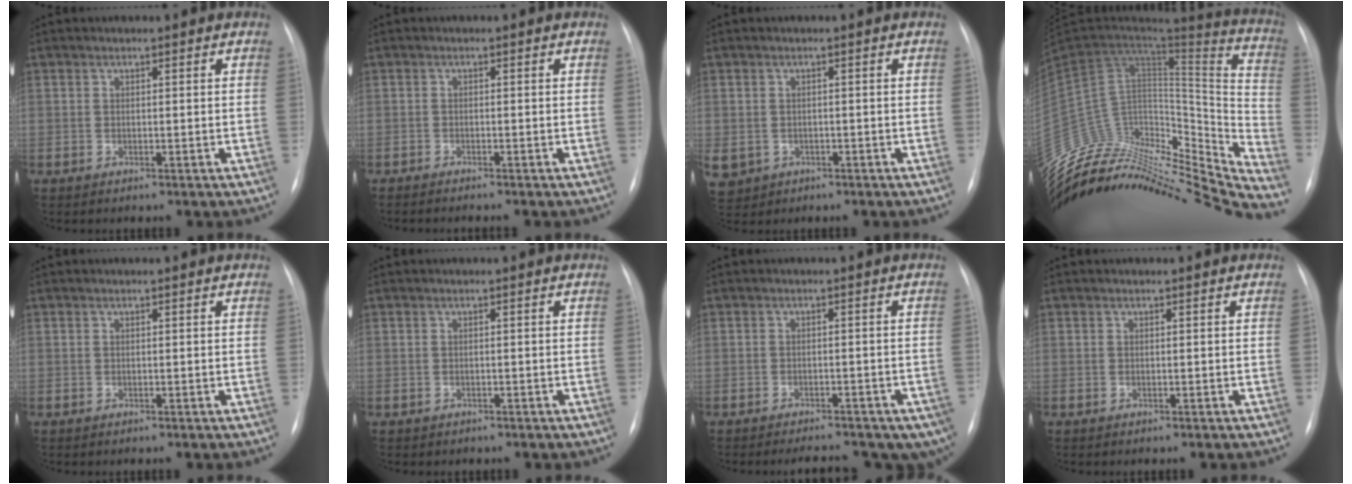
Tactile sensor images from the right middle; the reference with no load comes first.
{"total": 3.1, "force": [-2.7, 0.0, 1.5], "torque": [-0.025, -0.008, -0.034]}
{"total": 8.5, "force": [-3.4, 7.3, 2.8], "torque": [-0.093, 0.000, -0.039]}
{"total": 34.6, "force": [-32.2, 6.4, 10.8], "torque": [-0.157, 0.016, -0.477]}
{"total": 0.0}
{"total": 0.6, "force": [-0.4, 0.4, 0.1], "torque": [-0.013, 0.000, -0.002]}
{"total": 12.7, "force": [-9.5, 5.3, 6.6], "torque": [-0.083, 0.001, -0.101]}
{"total": 0.0}